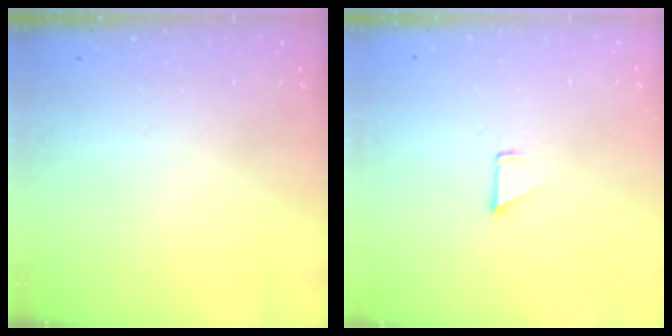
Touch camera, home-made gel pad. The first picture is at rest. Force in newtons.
{"total": 0.7, "press": 0.7, "slide": 0.1}